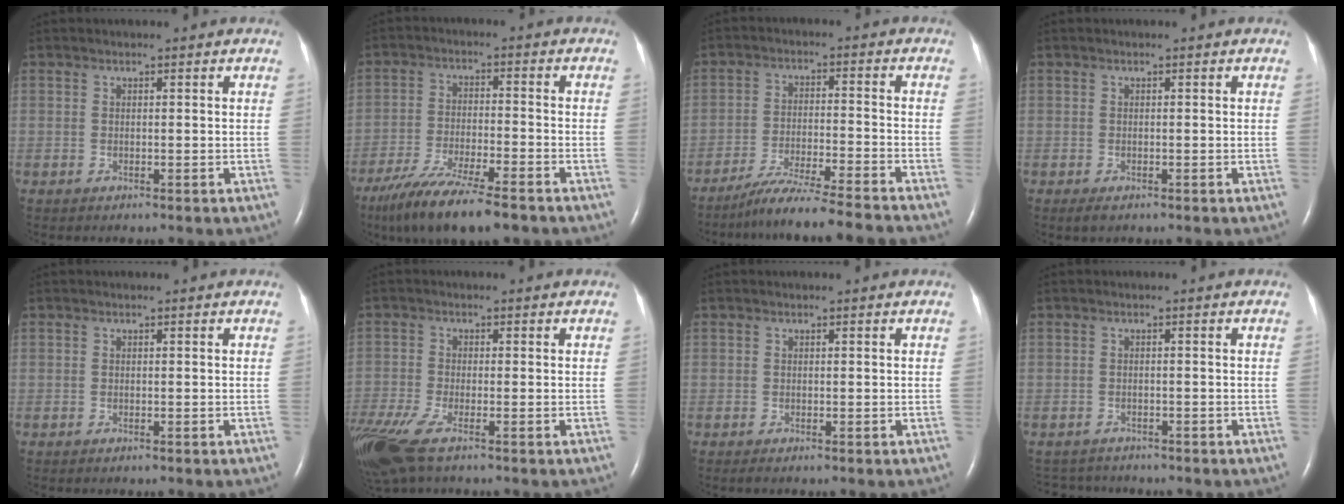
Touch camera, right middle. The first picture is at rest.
{"total": 13.5, "force": [-10.3, 1.7, 8.6], "torque": [-0.163, -0.039, -0.174]}
{"total": 12.1, "force": [-10.8, -1.6, 5.1], "torque": [-0.074, -0.025, -0.181]}
{"total": 1.2, "force": [-0.7, 0.5, 0.9], "torque": [-0.017, -0.002, -0.008]}
{"total": 0.0}
{"total": 9.0, "force": [-5.9, 2.3, 6.4], "torque": [-0.150, -0.021, -0.115]}
{"total": 0.0}
{"total": 3.4, "force": [-3.3, 0.9, -0.3], "torque": [0.002, -0.005, -0.050]}